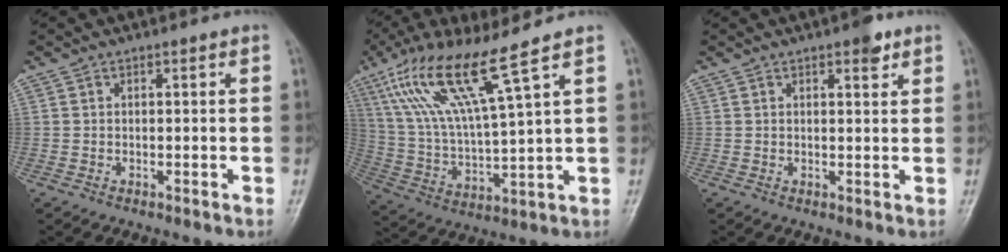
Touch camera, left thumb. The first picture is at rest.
{"total": 15.8, "force": [9.1, 1.4, 12.9], "torque": [-0.265, -0.035, 0.182]}
{"total": 3.1, "force": [1.9, 1.1, 2.1], "torque": [-0.019, -0.007, 0.023]}